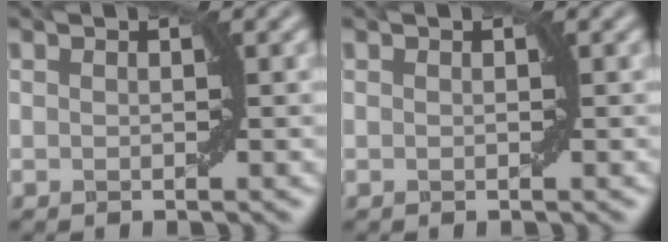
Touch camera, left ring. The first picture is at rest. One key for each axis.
{"total": 0.0}